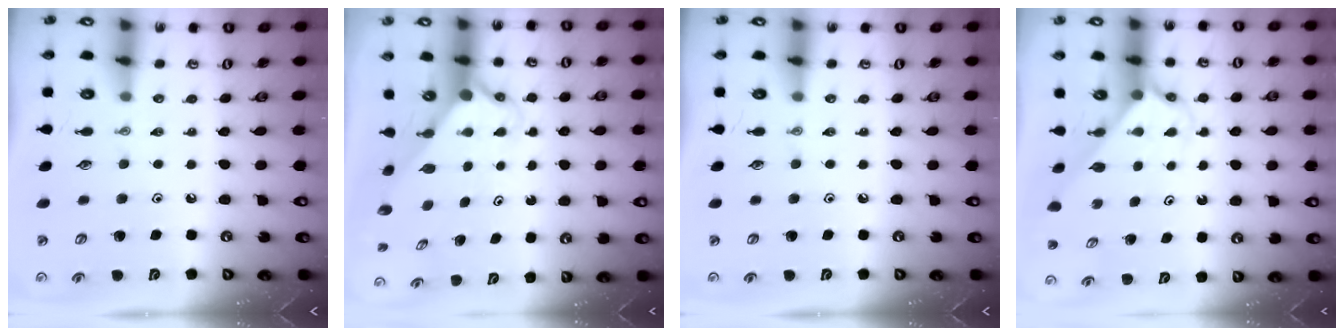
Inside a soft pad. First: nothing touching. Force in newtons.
{"total": 3.0, "press": 3.0, "slide": 0.2}
{"total": 0.0}
{"total": 2.6, "press": 2.6, "slide": 0.1}